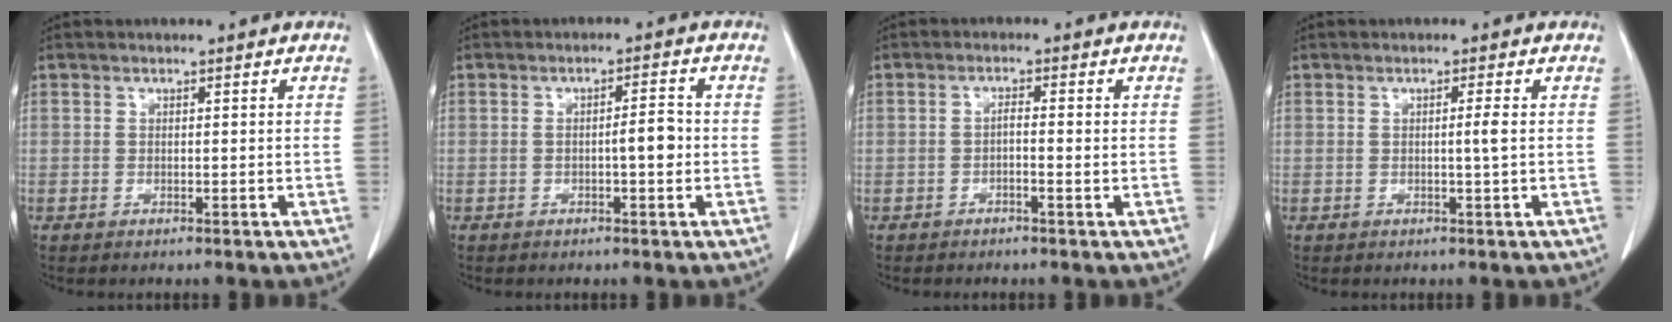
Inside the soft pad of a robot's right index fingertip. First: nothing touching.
{"total": 3.0, "force": [-0.6, 0.4, 2.9], "torque": [-0.044, 0.004, -0.011]}
{"total": 1.8, "force": [-0.4, 0.2, 1.7], "torque": [-0.031, 0.007, -0.008]}
{"total": 1.4, "force": [0.0, -0.4, 1.3], "torque": [-0.023, -0.001, -0.001]}